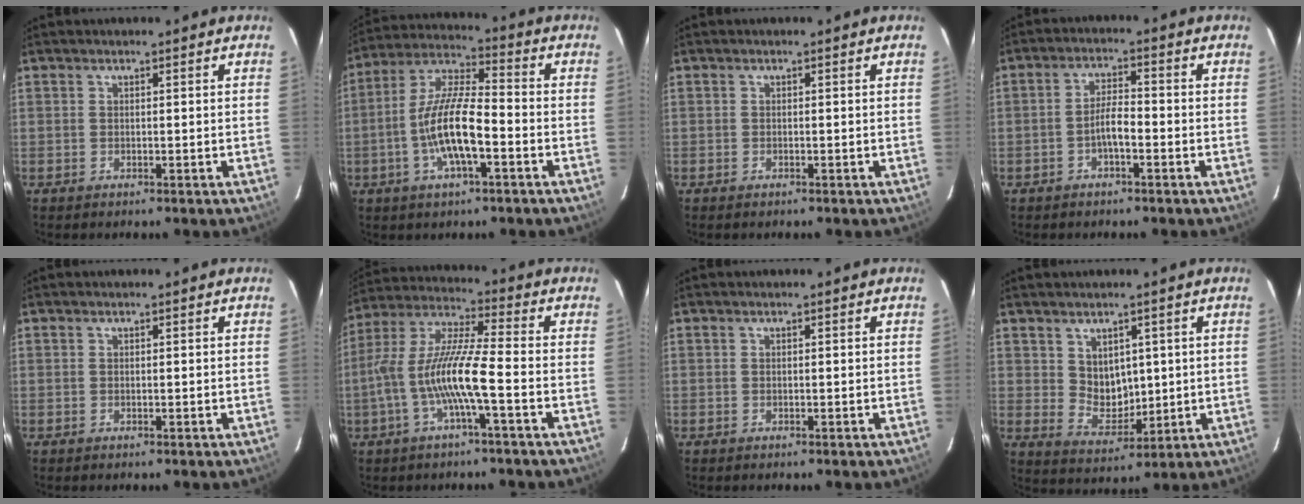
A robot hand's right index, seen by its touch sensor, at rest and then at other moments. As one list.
[{"total": 12.7, "force": [-4.0, 3.4, 11.6], "torque": [-0.236, 0.000, -0.078]}, {"total": 0.5, "force": [-0.5, 0.3, 0.0], "torque": [-0.001, -0.002, -0.010]}, {"total": 3.8, "force": [-1.8, 1.0, 3.2], "torque": [-0.064, 0.007, -0.032]}, {"total": 0.0}, {"total": 12.7, "force": [-3.7, 1.1, 12.1], "torque": [-0.245, 0.004, -0.074]}, {"total": 0.0}, {"total": 6.2, "force": [2.1, 5.0, 3.1], "torque": [-0.051, -0.005, 0.056]}]